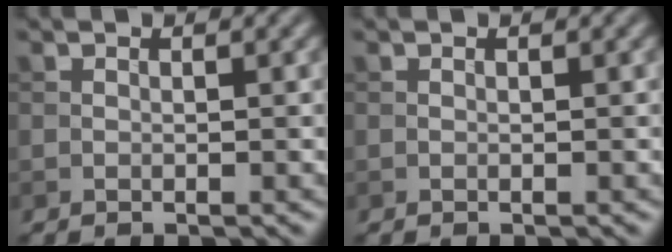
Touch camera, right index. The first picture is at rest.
{"total": 0.0}